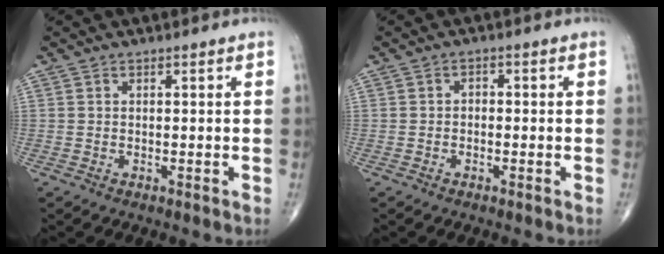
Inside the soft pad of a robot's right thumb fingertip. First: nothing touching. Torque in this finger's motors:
{"motor_torque": [-0.18, -0.03, 0.02, 0.05, 0.04]}